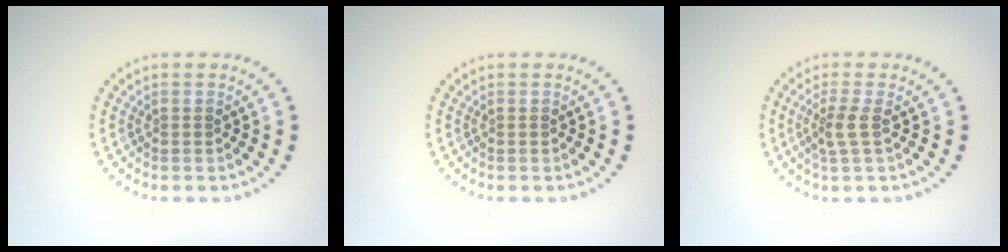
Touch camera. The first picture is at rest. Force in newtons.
{"total": 0.0}
{"total": 1.9, "press": 1.5, "slide": 1.2}